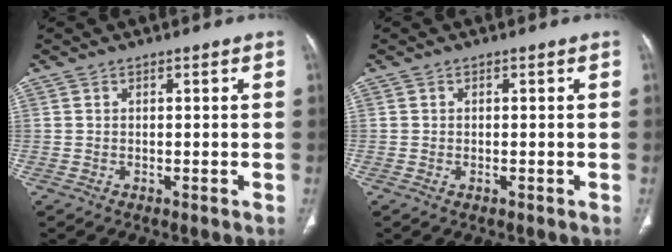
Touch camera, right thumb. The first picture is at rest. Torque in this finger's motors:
{"motor_torque": [-0.65, 0.38, -0.30, 0.07, -0.03]}